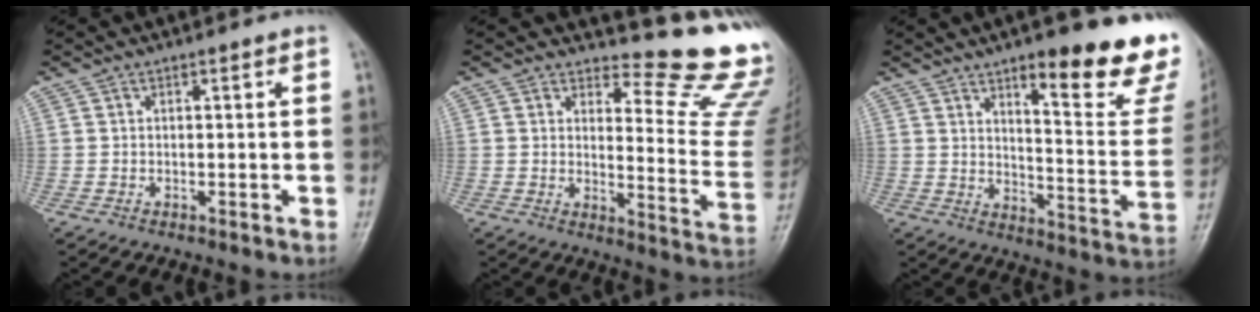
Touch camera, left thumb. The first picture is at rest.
{"total": 14.3, "force": [13.6, 1.9, 3.7], "torque": [-0.014, -0.178, 0.147]}
{"total": 20.6, "force": [13.3, 4.7, 15.0], "torque": [-0.160, -0.086, 0.182]}